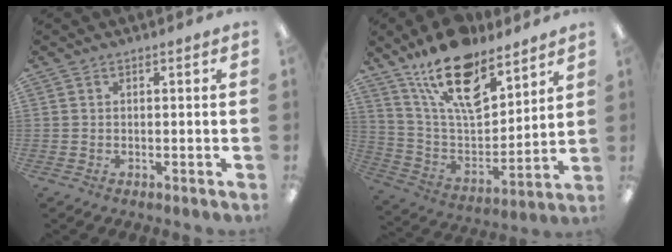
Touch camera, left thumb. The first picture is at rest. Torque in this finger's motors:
{"motor_torque": [1.98, 1.98, 1.41, -1.36, 0.18]}